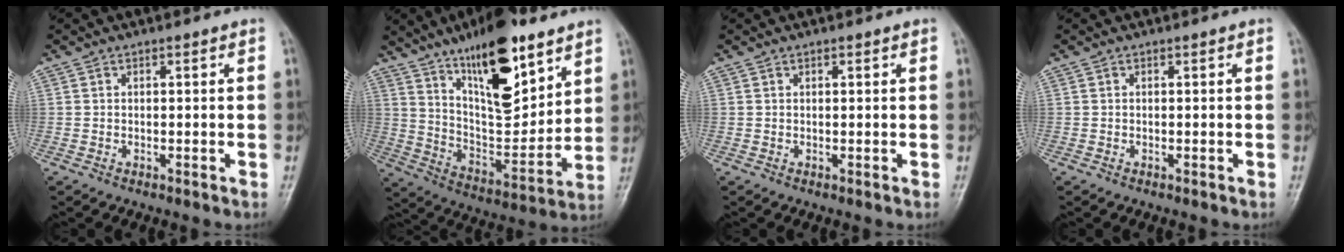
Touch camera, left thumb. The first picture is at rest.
{"total": 20.6, "force": [12.2, 7.4, 14.8], "torque": [-0.200, -0.069, 0.214]}
{"total": 0.6, "force": [0.4, 0.3, 0.5], "torque": [-0.008, -0.001, 0.005]}
{"total": 0.0}